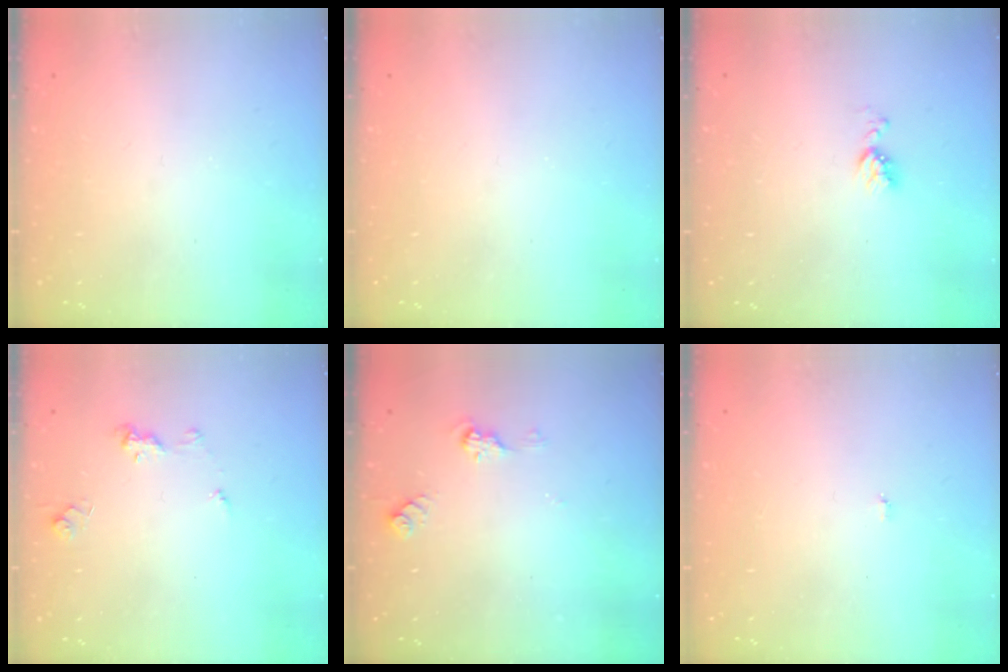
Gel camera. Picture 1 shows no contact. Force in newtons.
{"total": 0.0}
{"total": 4.9, "press": 4.8, "slide": 0.5}
{"total": 5.1, "press": 5.1, "slide": 0.5}
{"total": 4.7, "press": 4.7, "slide": 0.5}
{"total": 3.4, "press": 3.4, "slide": 0.4}